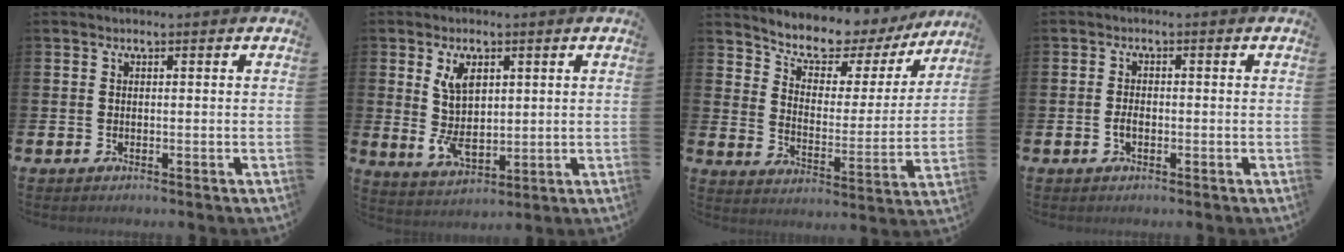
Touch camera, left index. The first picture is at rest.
{"total": 5.9, "force": [2.0, 3.4, 4.4], "torque": [-0.077, -0.008, 0.028]}
{"total": 7.2, "force": [6.5, 2.7, 1.7], "torque": [-0.069, -0.048, 0.108]}
{"total": 1.6, "force": [-0.4, 0.9, 1.2], "torque": [-0.018, 0.001, -0.010]}